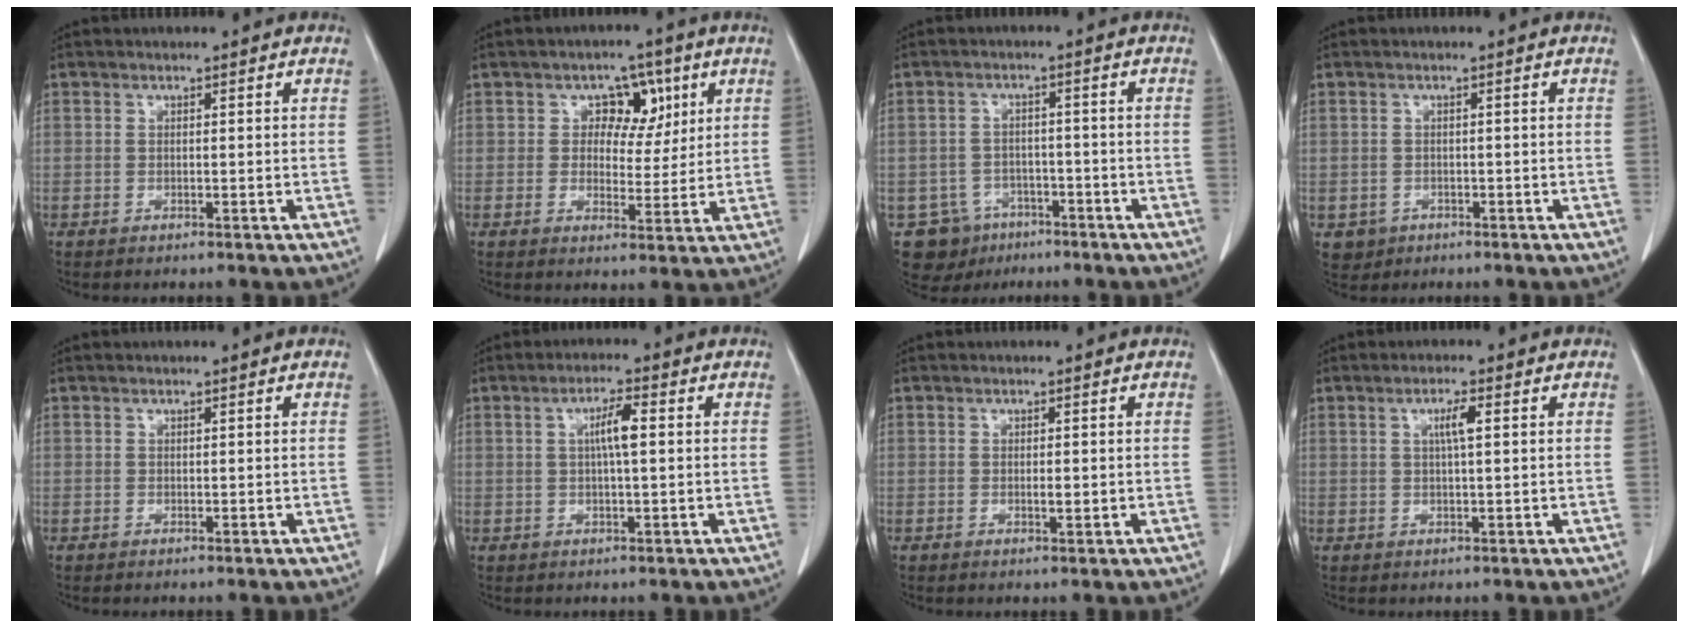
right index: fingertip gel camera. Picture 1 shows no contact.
{"total": 5.7, "force": [2.1, 4.2, 3.3], "torque": [-0.033, 0.010, 0.031]}
{"total": 7.3, "force": [-4.4, 5.8, 0.7], "torque": [-0.012, 0.011, -0.061]}
{"total": 2.7, "force": [-1.2, 2.4, 0.3], "torque": [-0.002, 0.006, -0.013]}
{"total": 0.0}
{"total": 4.0, "force": [0.6, 0.3, 3.9], "torque": [-0.071, 0.004, 0.009]}
{"total": 1.2, "force": [0.0, 0.3, 1.2], "torque": [-0.020, -0.001, 0.003]}
{"total": 2.7, "force": [0.7, 0.1, 2.6], "torque": [-0.048, 0.001, 0.012]}